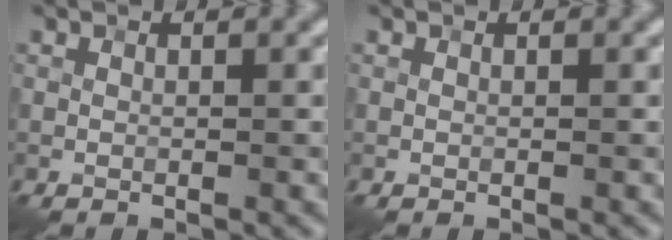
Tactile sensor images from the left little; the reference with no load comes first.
{"total": 0.0}